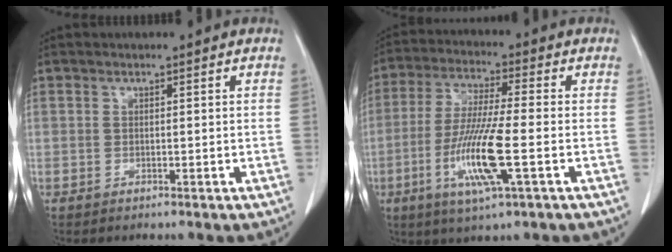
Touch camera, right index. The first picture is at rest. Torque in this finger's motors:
{"motor_torque": [1.46, -0.68, 0.43, 0.12]}